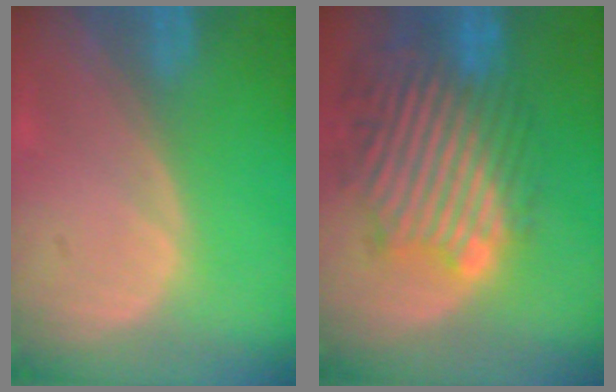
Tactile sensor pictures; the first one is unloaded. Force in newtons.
{"total": 12.7, "press": 11.4, "slide": 5.6}